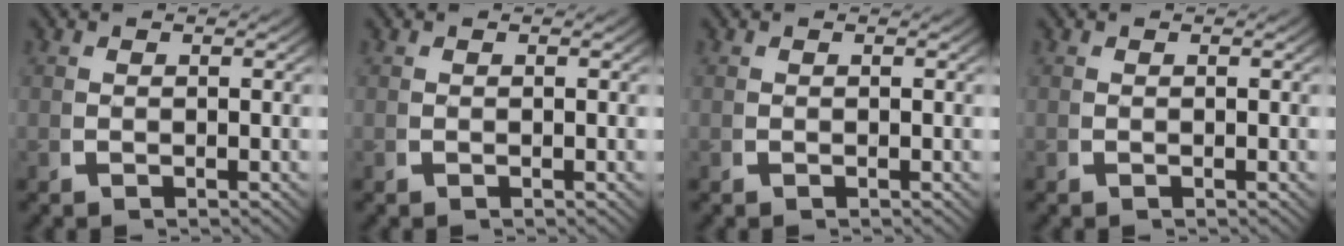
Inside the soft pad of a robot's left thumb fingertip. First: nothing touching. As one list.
[{"total": 0.0}, {"total": 0.0}, {"total": 0.0}]